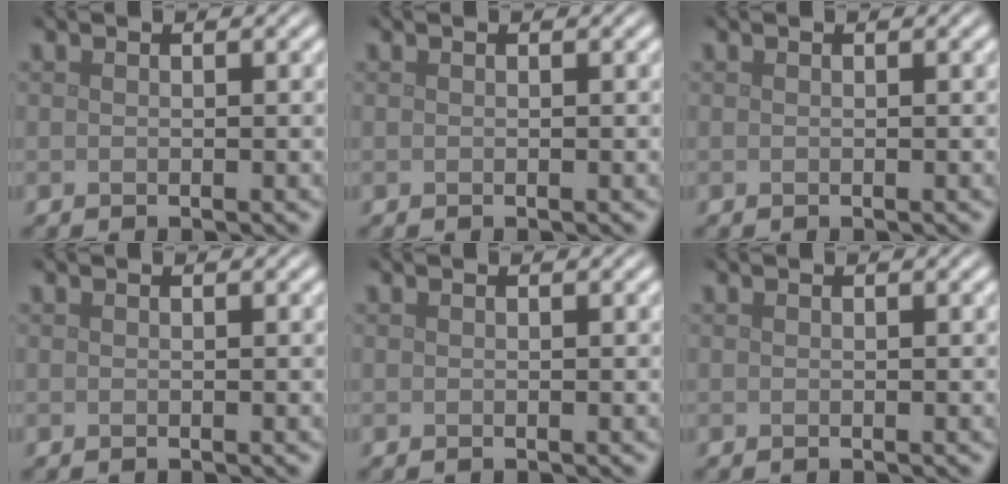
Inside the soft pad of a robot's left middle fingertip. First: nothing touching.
{"total": 0.0}
{"total": 0.0}
{"total": 0.0}
{"total": 0.0}
{"total": 0.0}